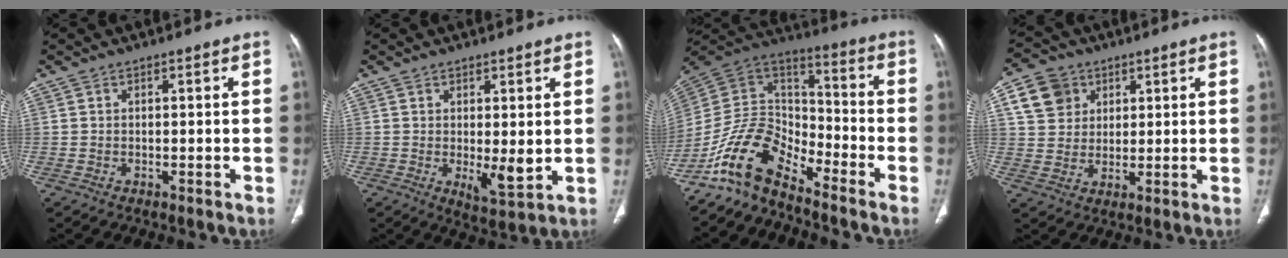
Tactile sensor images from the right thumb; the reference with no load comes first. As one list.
[{"total": 5.1, "force": [0.2, 1.8, 4.8], "torque": [-0.069, -0.019, 0.010]}, {"total": 12.7, "force": [-10.0, 5.5, 5.5], "torque": [-0.089, 0.094, -0.203]}, {"total": 8.8, "force": [3.6, 7.4, 3.1], "torque": [-0.033, -0.003, 0.070]}]